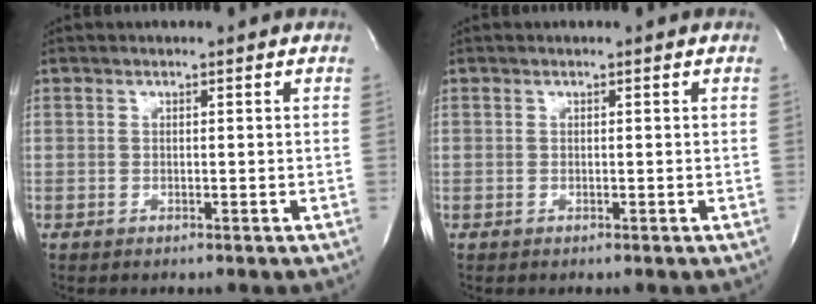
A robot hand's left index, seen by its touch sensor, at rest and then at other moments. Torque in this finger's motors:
{"motor_torque": [-0.01, 0.00, 0.00, 0.00]}